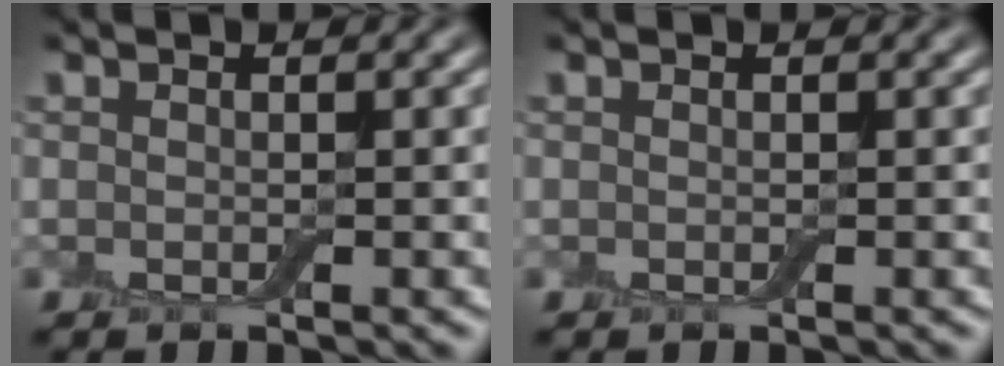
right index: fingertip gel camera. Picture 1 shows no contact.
{"total": 0.0}